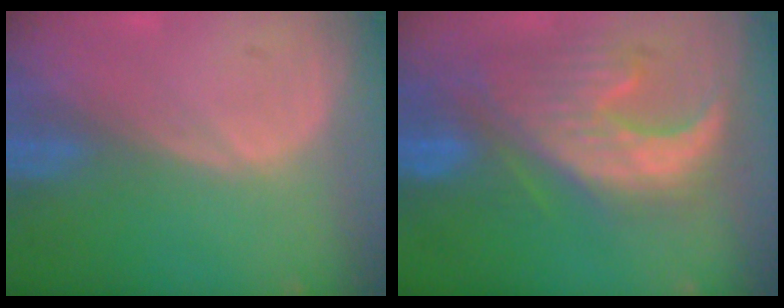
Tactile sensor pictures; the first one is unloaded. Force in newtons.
{"total": 11.3, "press": 10.8, "slide": 3.3}